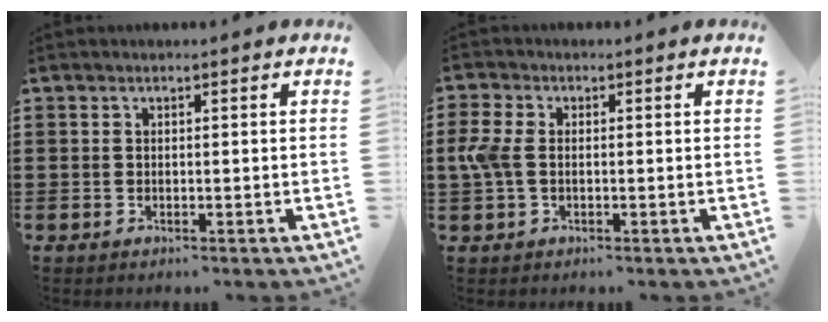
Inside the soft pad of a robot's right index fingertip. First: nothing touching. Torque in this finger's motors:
{"motor_torque": [0.80, -0.23, 0.43, 0.12]}